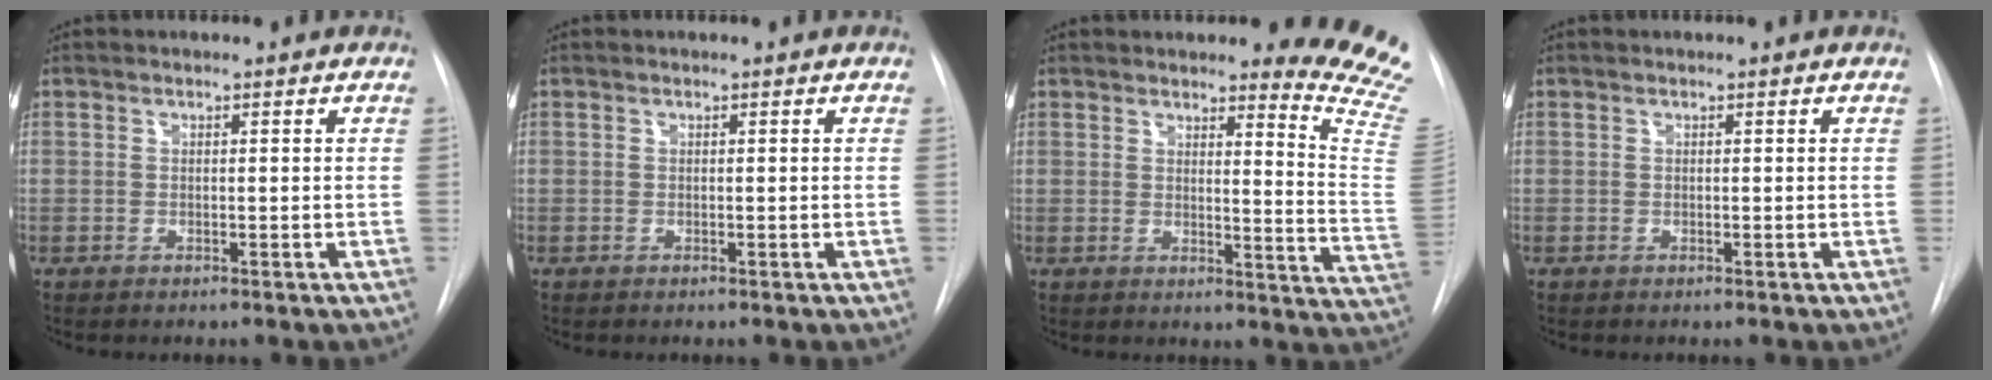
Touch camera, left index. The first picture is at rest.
{"total": 0.0}
{"total": 10.8, "force": [10.3, -1.3, 2.9], "torque": [-0.026, -0.142, 0.087]}
{"total": 0.0}